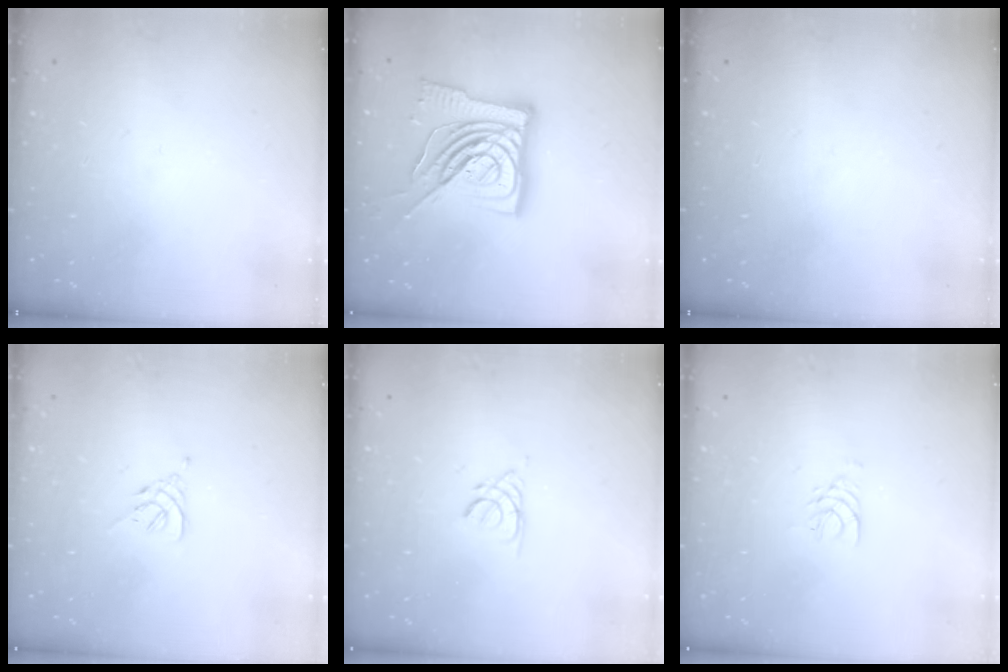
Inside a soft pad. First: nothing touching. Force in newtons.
{"total": 18.2, "press": 18.1, "slide": 1.9}
{"total": 0.0}
{"total": 2.6, "press": 2.5, "slide": 0.7}
{"total": 2.1, "press": 2.0, "slide": 0.4}
{"total": 4.7, "press": 4.7, "slide": 0.5}